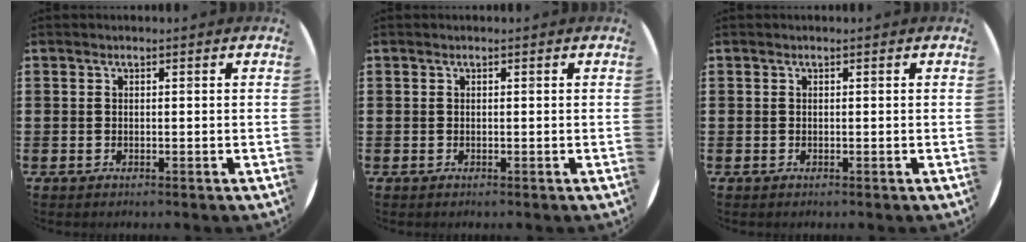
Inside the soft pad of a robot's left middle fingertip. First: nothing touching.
{"total": 0.0}
{"total": 0.0}